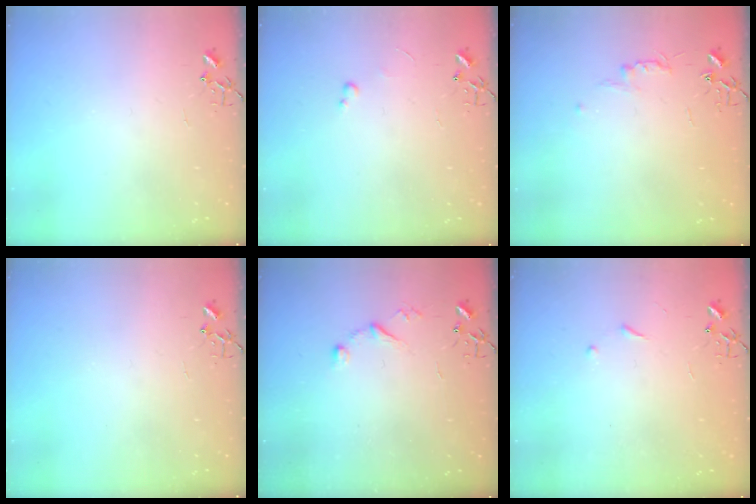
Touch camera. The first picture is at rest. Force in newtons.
{"total": 2.4, "press": 2.3, "slide": 0.4}
{"total": 4.8, "press": 4.7, "slide": 0.6}
{"total": 0.0}
{"total": 6.6, "press": 6.6, "slide": 0.5}
{"total": 4.0, "press": 3.9, "slide": 0.6}